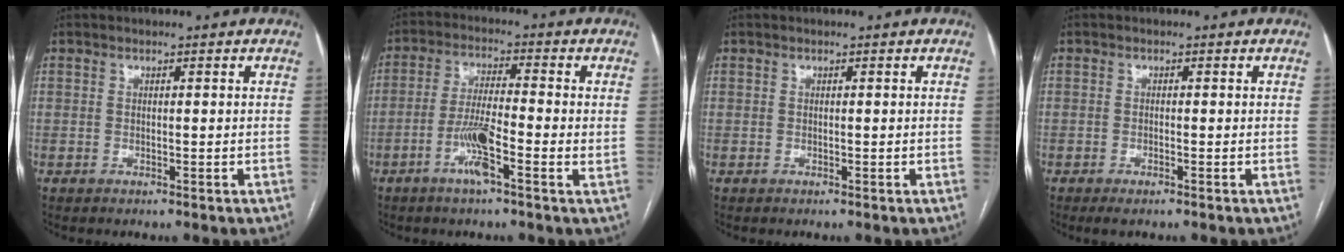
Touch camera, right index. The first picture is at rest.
{"total": 7.3, "force": [-2.6, 0.4, 6.8], "torque": [-0.130, -0.004, -0.054]}
{"total": 0.0}
{"total": 1.5, "force": [-0.9, 0.2, 1.2], "torque": [-0.022, -0.005, -0.015]}